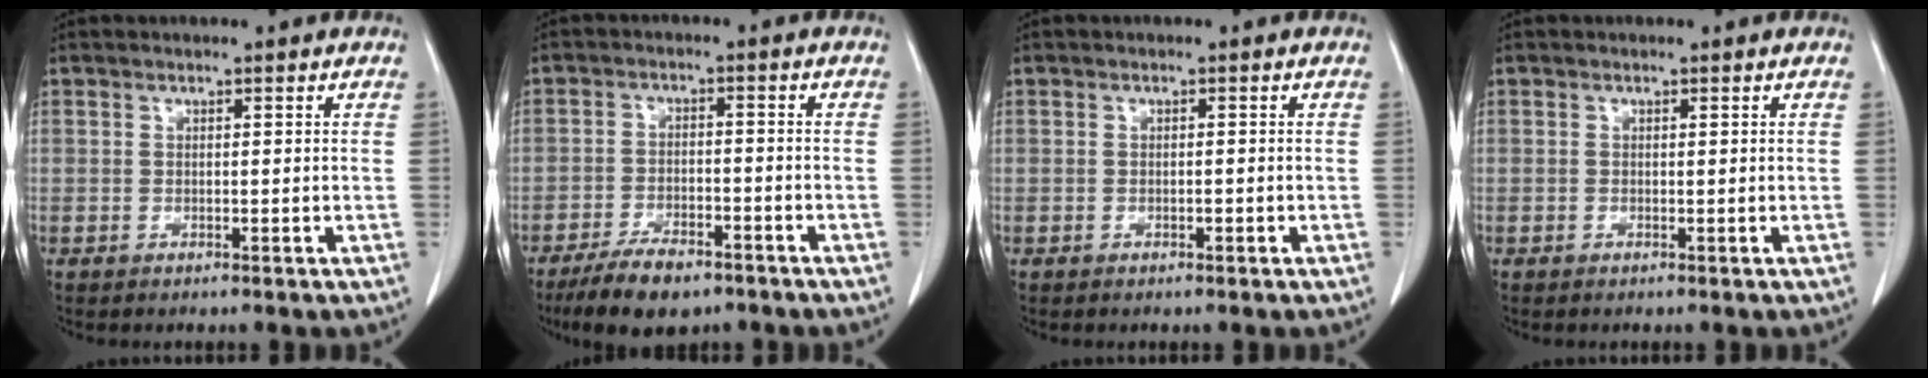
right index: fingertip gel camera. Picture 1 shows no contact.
{"total": 9.5, "force": [-6.9, 2.8, 5.9], "torque": [-0.105, -0.015, -0.116]}
{"total": 0.6, "force": [-0.2, 0.3, 0.5], "torque": [-0.008, 0.001, -0.002]}
{"total": 0.0}